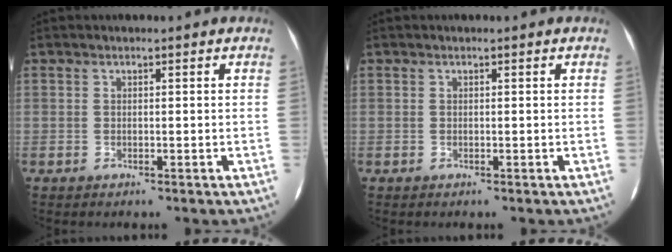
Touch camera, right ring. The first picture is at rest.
{"total": 0.0}